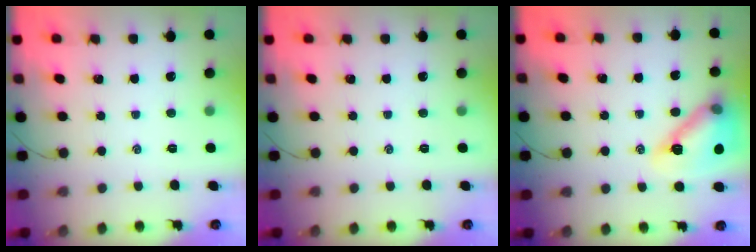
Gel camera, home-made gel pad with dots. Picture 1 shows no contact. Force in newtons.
{"total": 0.0}
{"total": 16.7, "press": 16.6, "slide": 1.8}